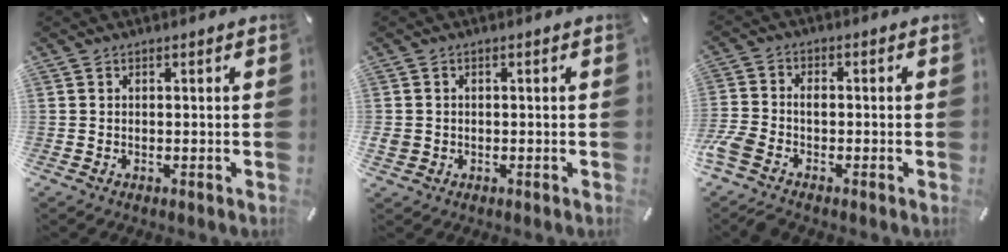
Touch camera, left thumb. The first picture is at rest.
{"total": 1.8, "force": [-0.4, 1.6, 0.7], "torque": [-0.015, 0.003, -0.009]}
{"total": 5.3, "force": [-2.2, 3.4, 3.4], "torque": [-0.086, 0.006, -0.046]}